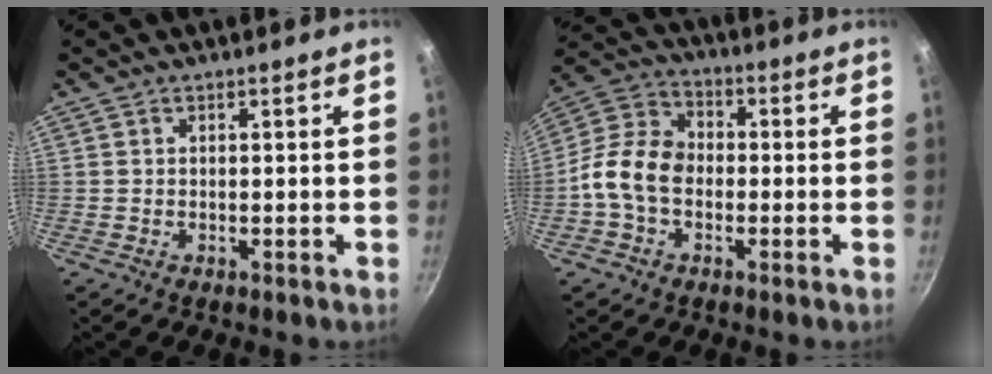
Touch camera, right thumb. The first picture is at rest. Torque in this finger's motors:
{"motor_torque": [1.83, 1.62, 0.89, -1.11, 0.44]}